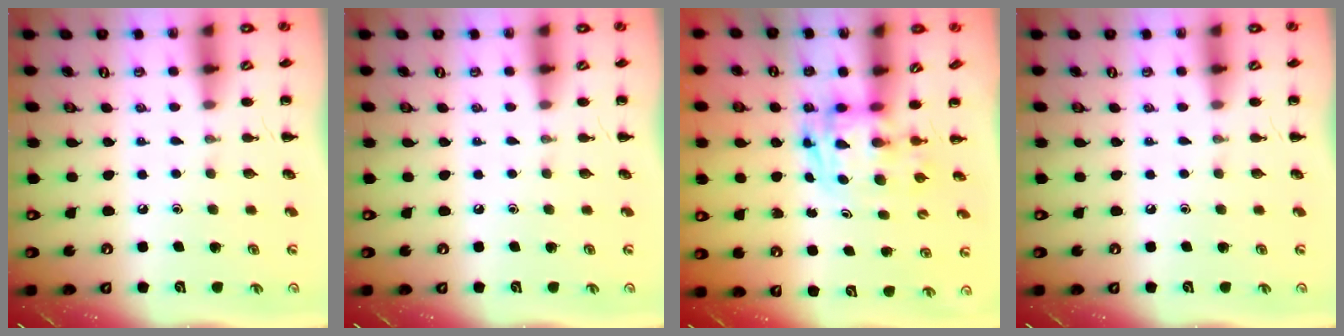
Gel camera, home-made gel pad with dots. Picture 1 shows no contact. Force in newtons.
{"total": 0.0}
{"total": 2.8, "press": 2.8, "slide": 0.5}
{"total": 0.0}